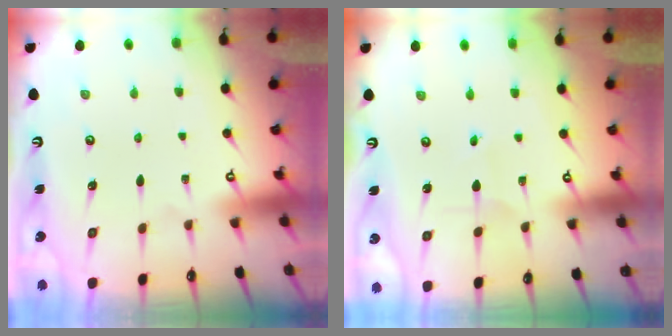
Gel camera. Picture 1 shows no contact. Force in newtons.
{"total": 1.9, "press": 1.9, "slide": 0.1}